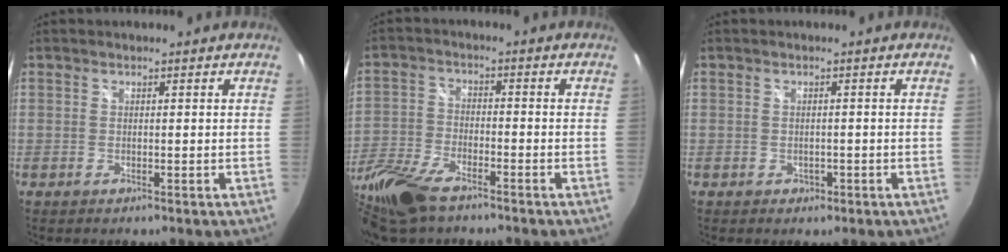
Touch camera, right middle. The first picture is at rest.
{"total": 13.5, "force": [-9.8, 5.0, 7.9], "torque": [-0.197, -0.028, -0.201]}
{"total": 1.8, "force": [-0.7, 1.5, 0.7], "torque": [-0.012, -0.002, -0.007]}